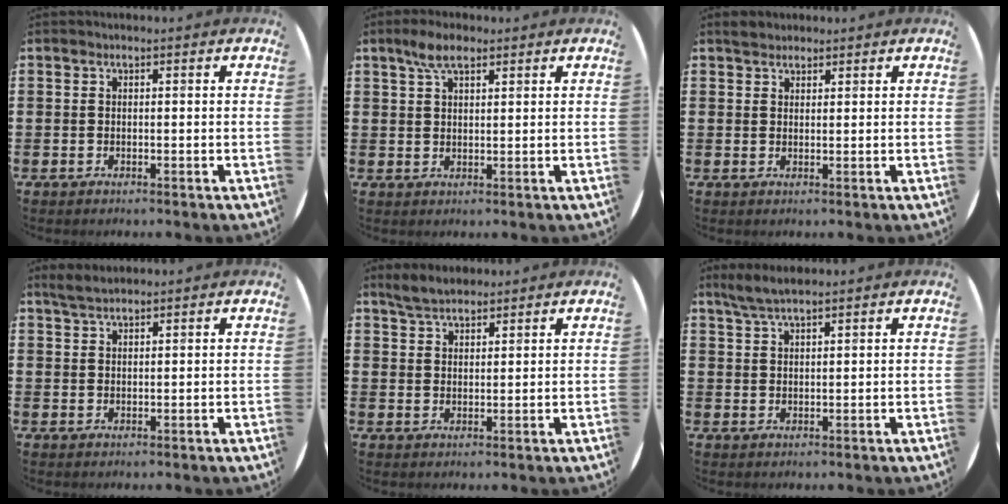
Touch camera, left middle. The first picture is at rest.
{"total": 4.3, "force": [2.9, 1.7, 2.7], "torque": [-0.052, 0.005, 0.050]}
{"total": 1.7, "force": [1.6, 0.7, 0.1], "torque": [0.003, 0.002, 0.030]}
{"total": 2.5, "force": [2.2, 0.5, 1.0], "torque": [-0.024, 0.006, 0.041]}
{"total": 3.8, "force": [3.5, 1.1, 1.0], "torque": [-0.028, 0.000, 0.066]}
{"total": 3.6, "force": [3.0, 0.4, 1.9], "torque": [-0.042, 0.002, 0.055]}